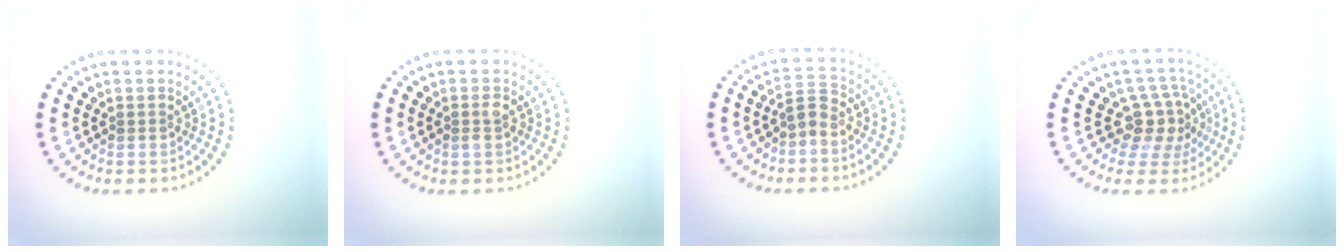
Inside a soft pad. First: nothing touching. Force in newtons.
{"total": 1.0, "press": 0.9, "slide": 0.4}
{"total": 1.8, "press": 1.4, "slide": 1.2}
{"total": 3.5, "press": 3.0, "slide": 1.8}